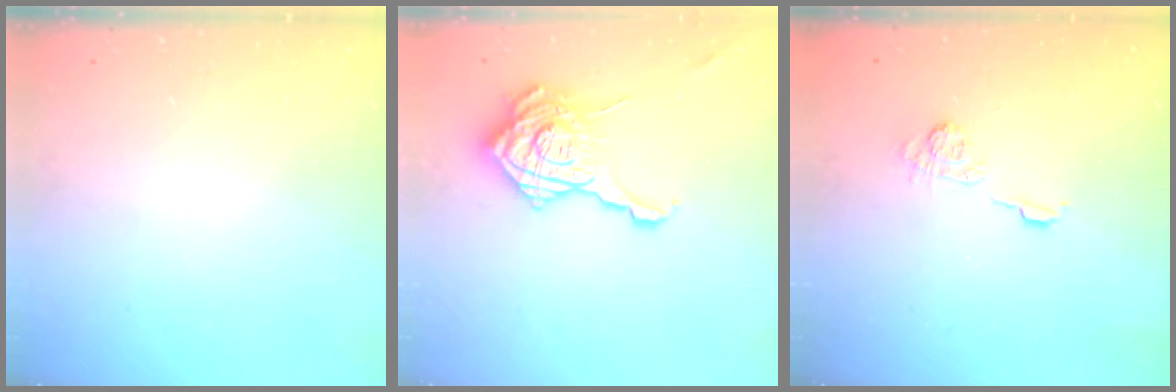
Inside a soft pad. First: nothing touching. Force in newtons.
{"total": 20.0, "press": 19.9, "slide": 0.8}
{"total": 5.2, "press": 5.2, "slide": 0.4}